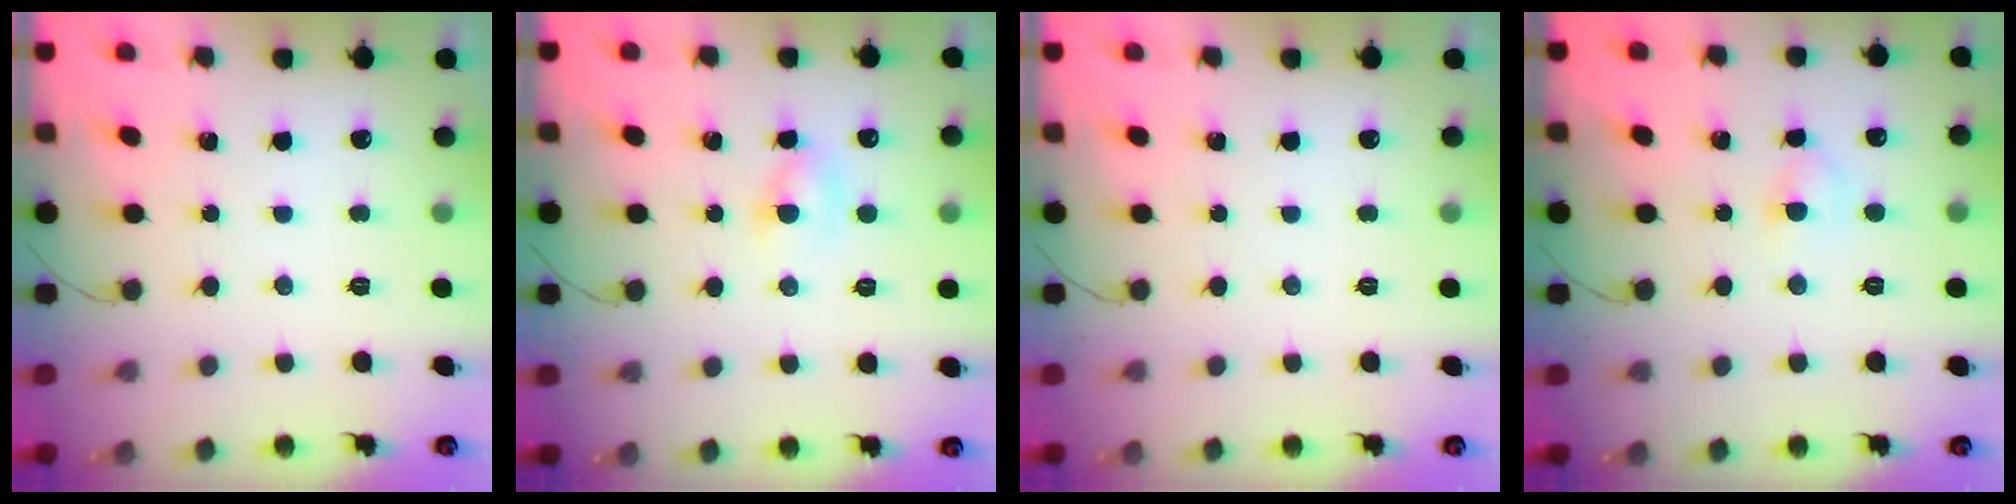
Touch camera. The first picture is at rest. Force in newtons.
{"total": 2.8, "press": 2.6, "slide": 1.1}
{"total": 0.0}
{"total": 3.4, "press": 3.2, "slide": 1.2}